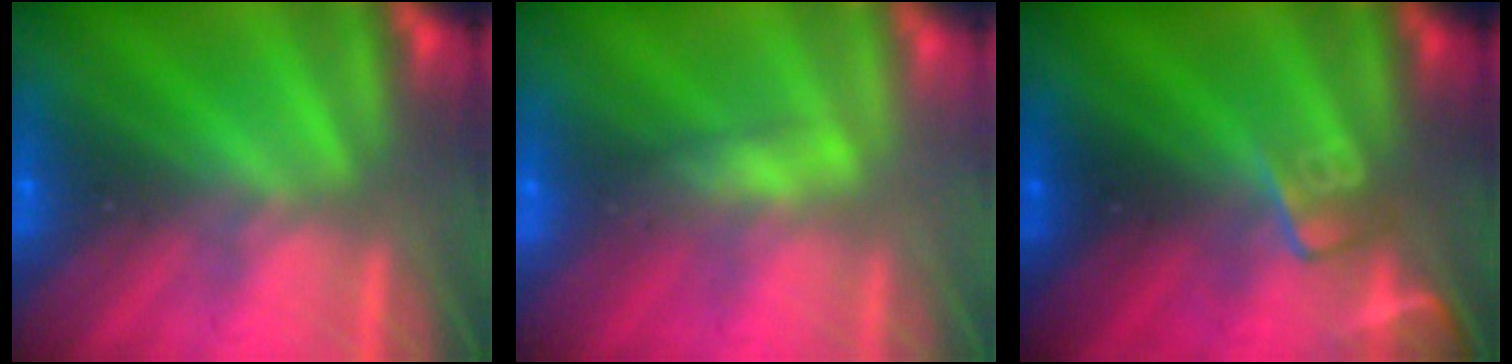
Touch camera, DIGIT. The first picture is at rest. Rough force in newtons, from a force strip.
{"total": 2.4}
{"total": 2.5}